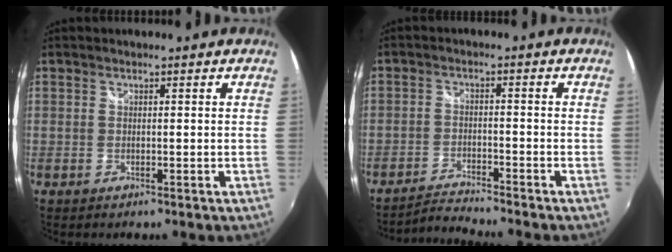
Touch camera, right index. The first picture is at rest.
{"total": 4.6, "force": [-4.5, -0.6, 0.7], "torque": [-0.035, 0.000, -0.088]}